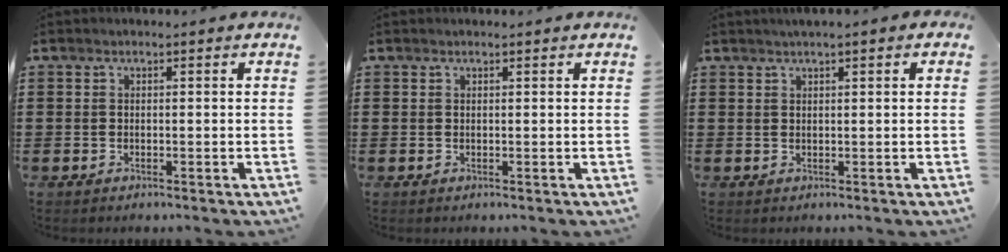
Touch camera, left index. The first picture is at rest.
{"total": 0.0}
{"total": 1.0, "force": [0.6, 0.0, 0.7], "torque": [-0.014, 0.002, 0.011]}